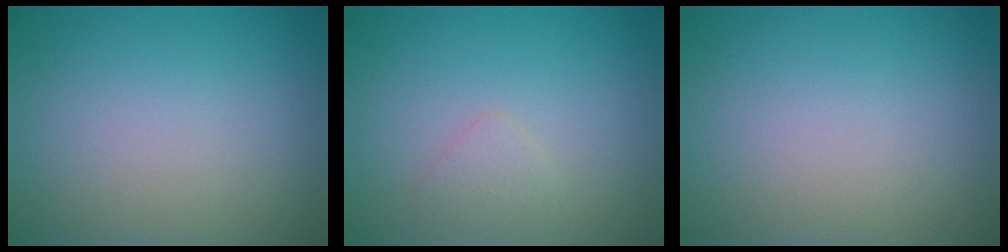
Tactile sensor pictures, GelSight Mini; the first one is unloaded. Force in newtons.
{"total": 1.1, "press": 1.1, "slide": 0.1}
{"total": 0.0}